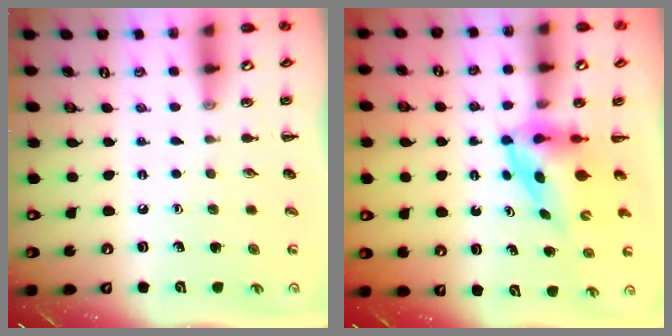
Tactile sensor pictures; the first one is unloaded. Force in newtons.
{"total": 3.8, "press": 3.7, "slide": 0.6}